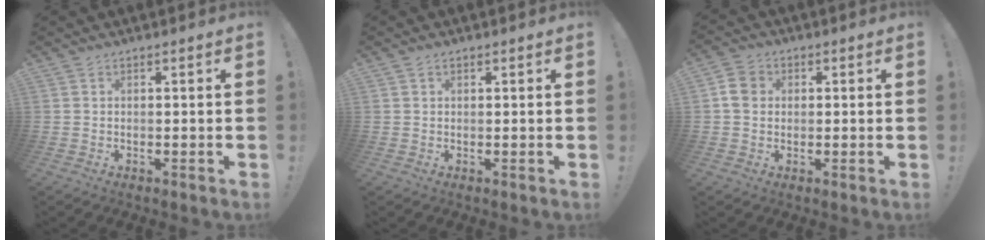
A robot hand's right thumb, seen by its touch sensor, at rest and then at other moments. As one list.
[{"total": 0.8, "force": [0.4, 0.6, 0.2], "torque": [-0.001, 0.001, 0.007]}, {"total": 5.3, "force": [0.7, 4.5, 2.8], "torque": [-0.033, 0.006, 0.015]}]